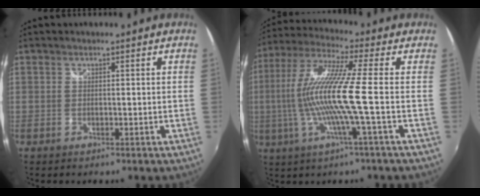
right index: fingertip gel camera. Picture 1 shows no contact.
{"total": 13.9, "force": [-2.1, -1.4, 13.6], "torque": [-0.262, -0.005, -0.040]}